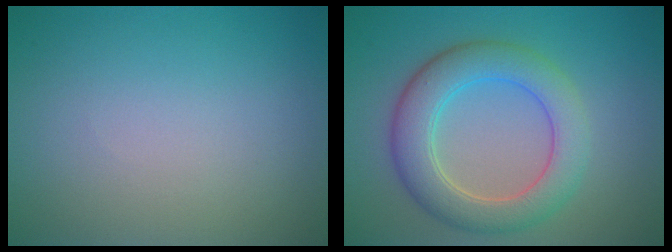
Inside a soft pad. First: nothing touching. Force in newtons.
{"total": 5.0, "press": 5.0, "slide": 0.4}